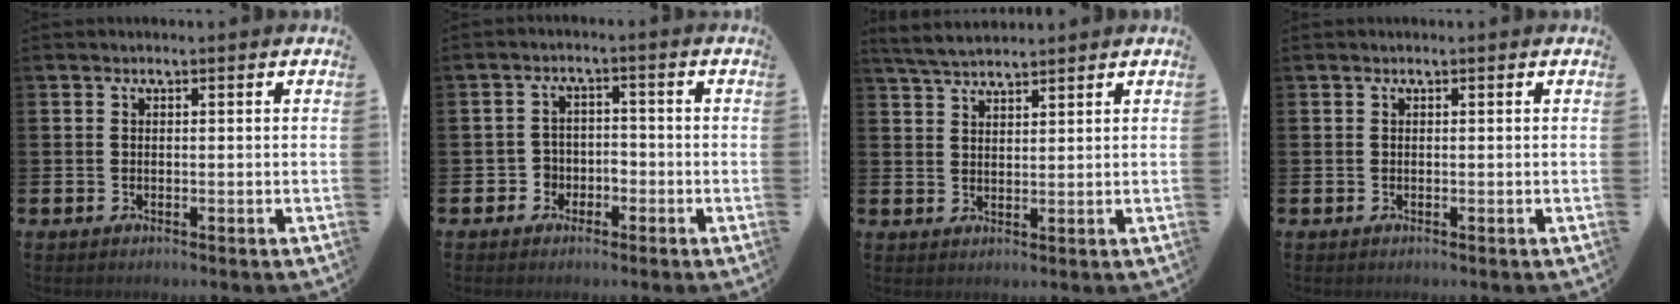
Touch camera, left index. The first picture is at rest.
{"total": 2.8, "force": [-1.8, 2.1, 0.1], "torque": [-0.018, 0.006, -0.041]}
{"total": 4.1, "force": [3.9, 0.5, 1.1], "torque": [-0.027, -0.014, 0.072]}
{"total": 0.0}